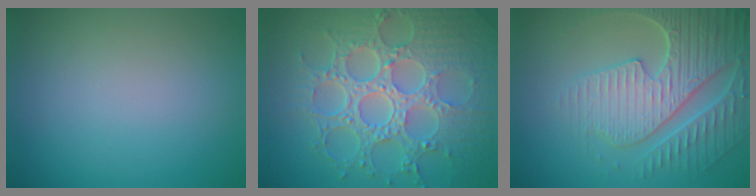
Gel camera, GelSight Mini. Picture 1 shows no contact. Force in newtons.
{"total": 8.9, "press": 6.5, "slide": 6.1}
{"total": 6.7, "press": 5.5, "slide": 3.9}